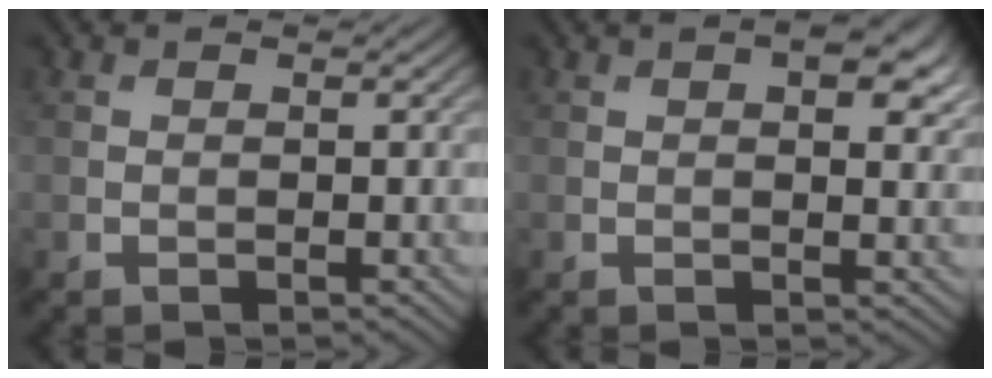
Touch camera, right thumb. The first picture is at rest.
{"total": 5.2, "force": [2.1, 2.3, 4.2], "torque": [-0.060, 0.004, 0.028]}